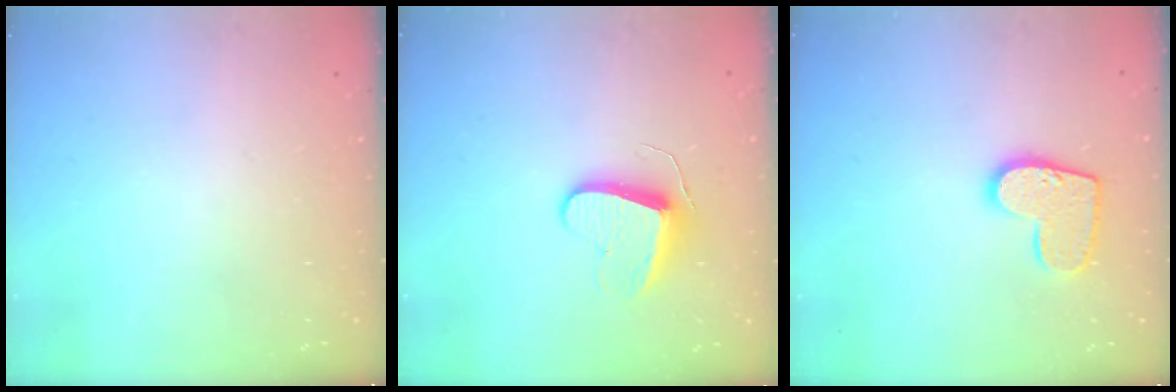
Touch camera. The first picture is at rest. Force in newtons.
{"total": 9.4, "press": 9.3, "slide": 0.9}
{"total": 12.0, "press": 11.9, "slide": 0.7}